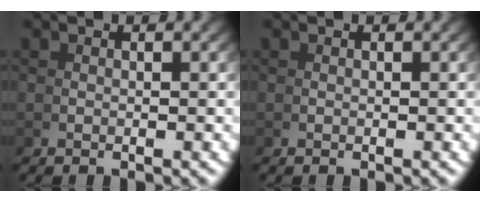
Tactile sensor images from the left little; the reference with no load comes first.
{"total": 0.0}